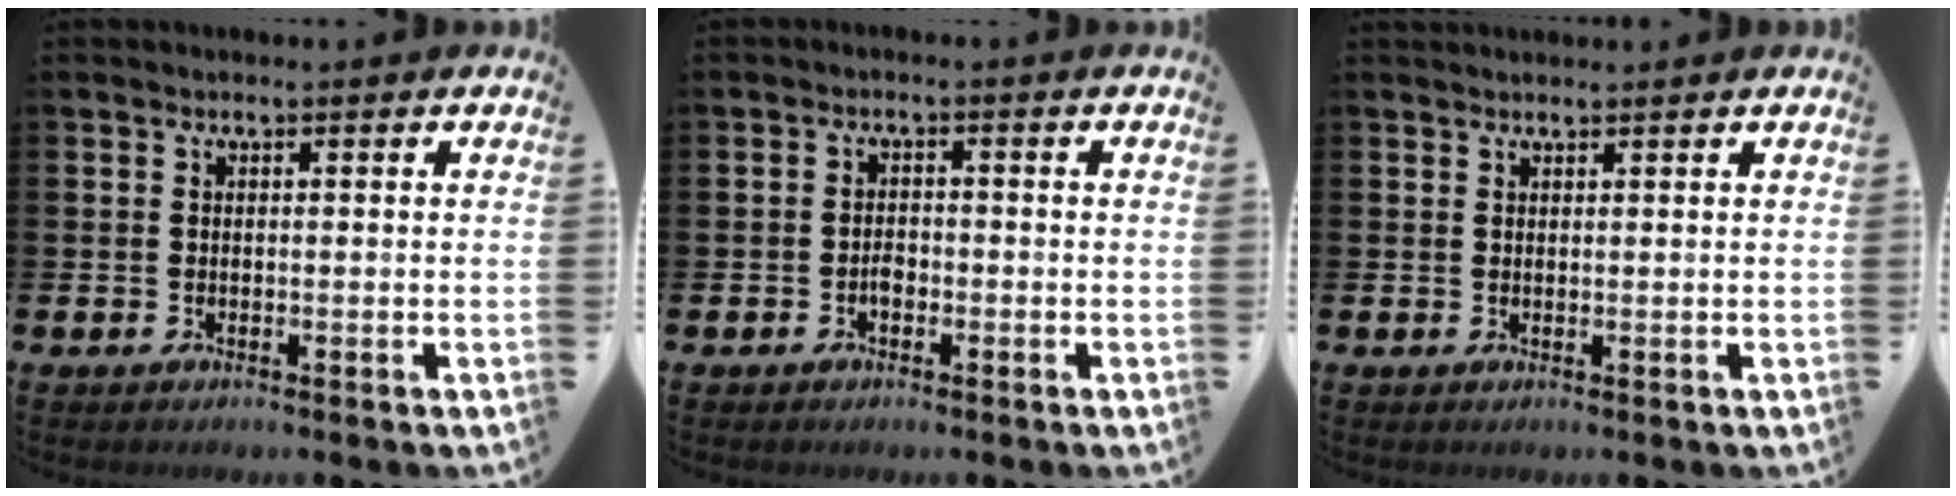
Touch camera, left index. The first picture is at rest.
{"total": 1.6, "force": [-0.7, 1.1, 1.0], "torque": [-0.012, 0.000, -0.014]}
{"total": 0.9, "force": [0.9, 0.1, 0.1], "torque": [0.012, -0.004, 0.014]}